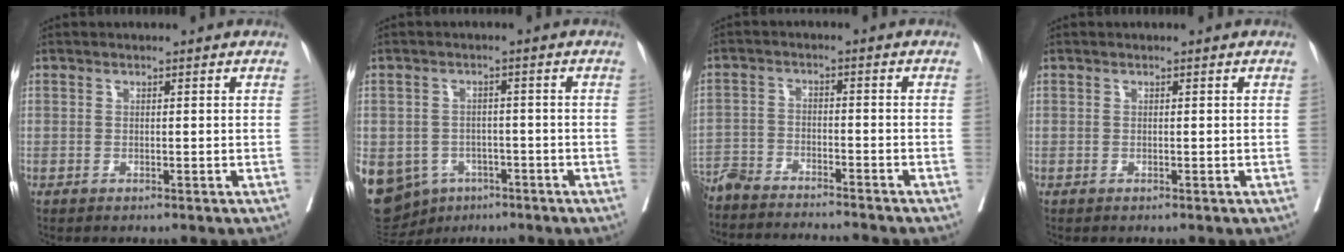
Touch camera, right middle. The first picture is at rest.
{"total": 19.2, "force": [-8.5, 15.4, 7.7], "torque": [-0.242, 0.000, -0.112]}
{"total": 14.8, "force": [-14.0, 1.1, 4.7], "torque": [-0.076, -0.010, -0.211]}
{"total": 0.0}